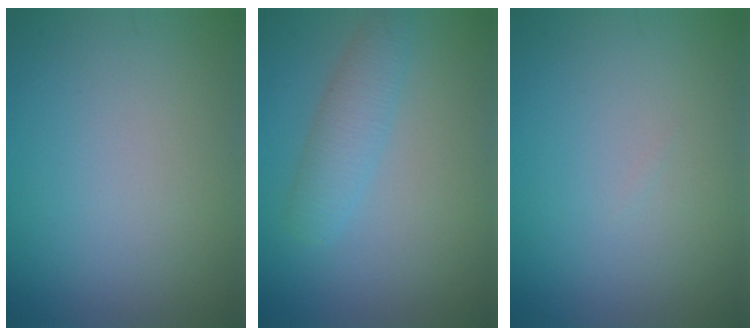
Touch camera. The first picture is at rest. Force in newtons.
{"total": 3.0, "press": 3.0, "slide": 0.1}
{"total": 0.0}